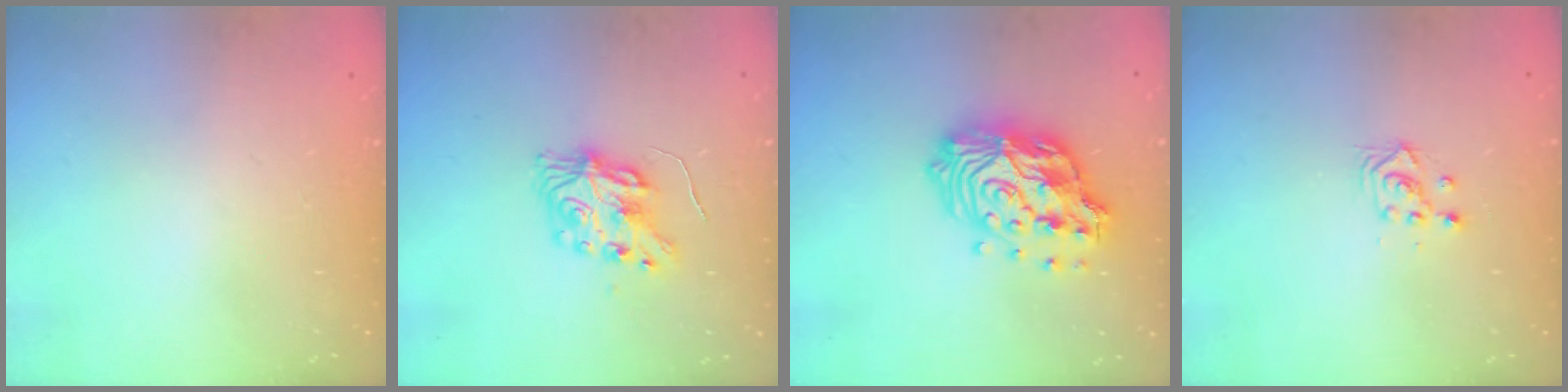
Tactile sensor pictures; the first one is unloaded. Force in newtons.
{"total": 8.1, "press": 8.1, "slide": 0.2}
{"total": 18.7, "press": 18.6, "slide": 1.5}
{"total": 2.3, "press": 2.3, "slide": 0.1}